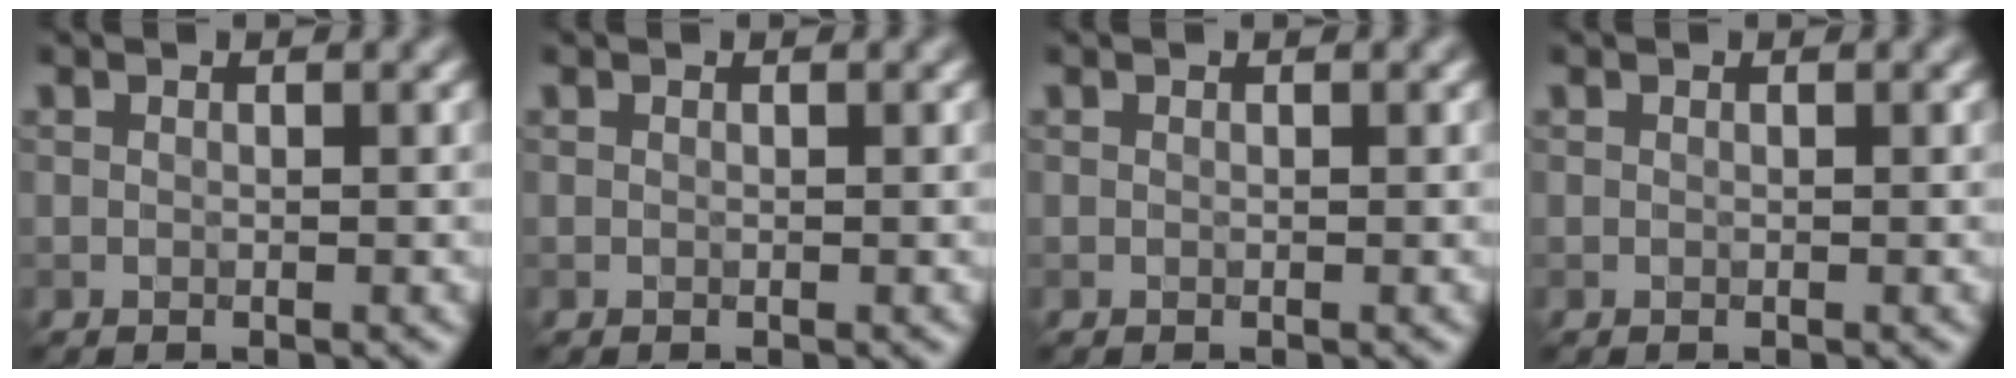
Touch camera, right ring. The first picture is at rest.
{"total": 0.0}
{"total": 0.0}
{"total": 0.0}